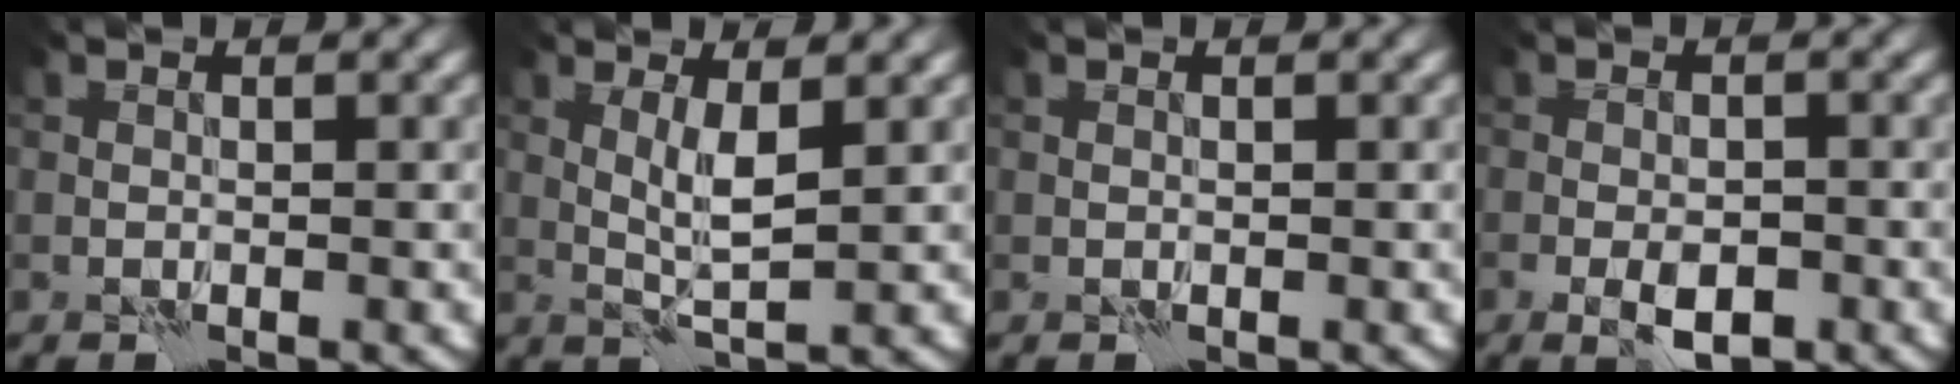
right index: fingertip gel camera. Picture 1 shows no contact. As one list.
[{"total": 2.6, "force": [0.8, 0.2, 2.5], "torque": [-0.055, -0.004, 0.015]}, {"total": 0.0}, {"total": 3.0, "force": [-1.3, 1.2, 2.4], "torque": [-0.042, -0.002, -0.023]}]